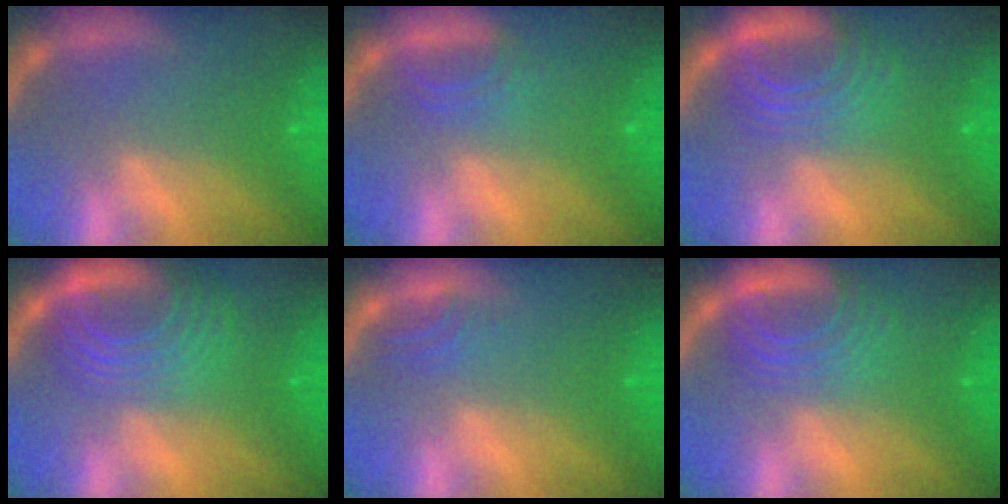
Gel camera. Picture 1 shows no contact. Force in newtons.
{"total": 2.5}
{"total": 7.5}
{"total": 10.0}
{"total": 1.5}
{"total": 6.6}